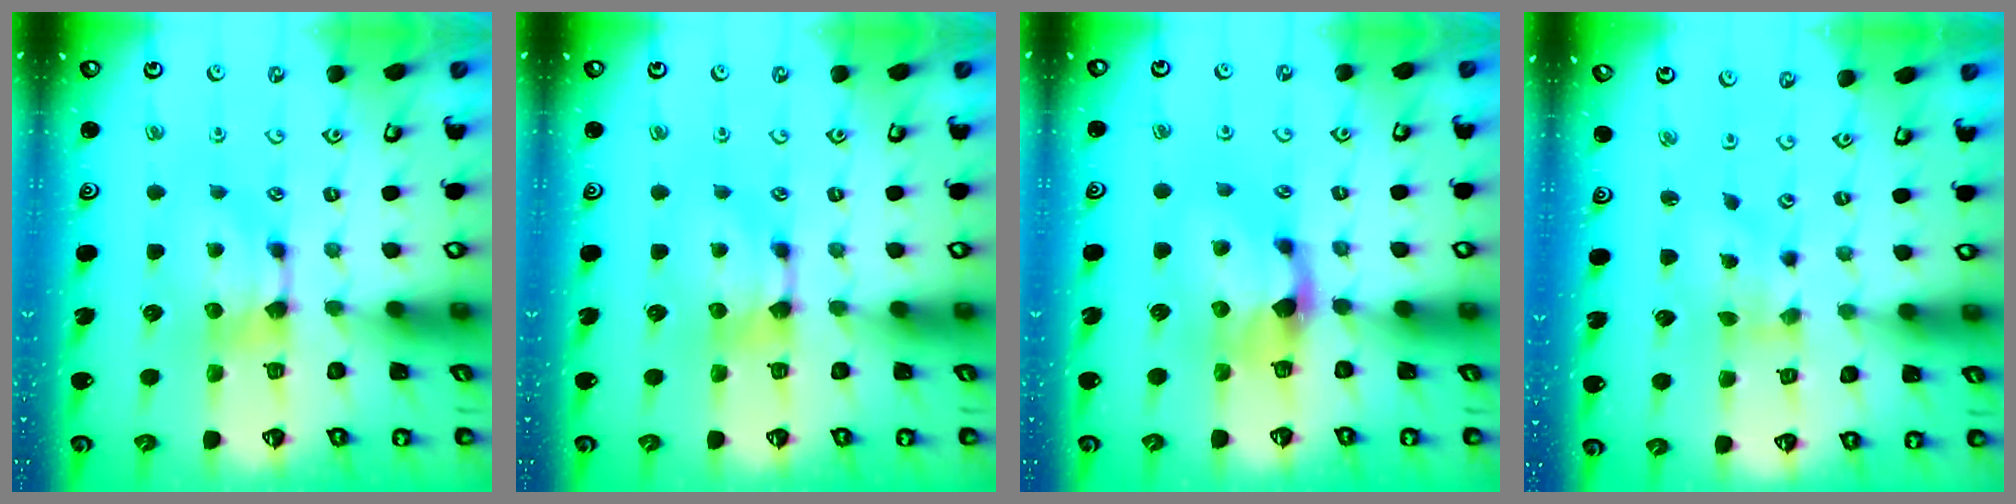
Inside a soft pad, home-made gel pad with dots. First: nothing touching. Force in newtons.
{"total": 0.0}
{"total": 1.9, "press": 1.4, "slide": 1.2}
{"total": 2.1, "press": 1.8, "slide": 1.1}